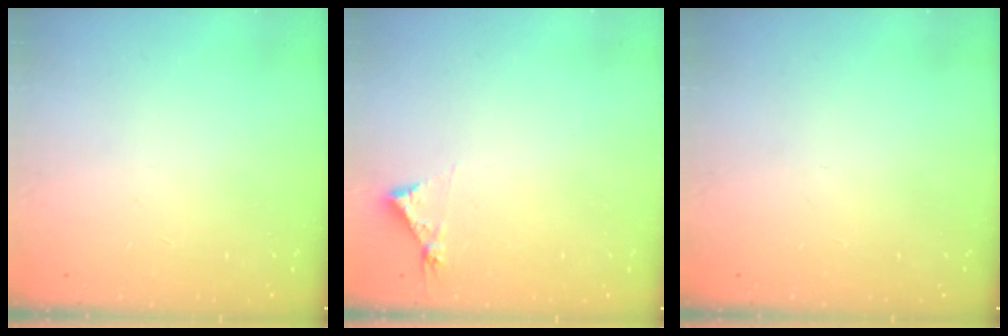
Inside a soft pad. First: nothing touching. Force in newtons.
{"total": 4.3, "press": 4.3, "slide": 0.5}
{"total": 0.0}